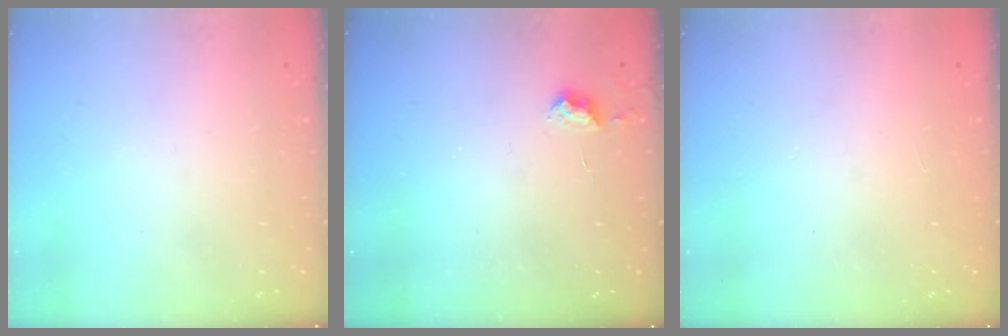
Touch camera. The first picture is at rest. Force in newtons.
{"total": 4.4, "press": 4.3, "slide": 0.6}
{"total": 1.2, "press": 1.1, "slide": 0.2}